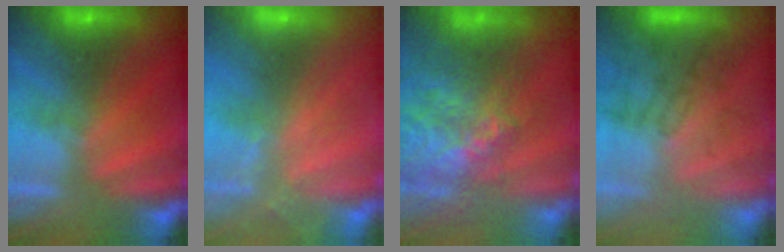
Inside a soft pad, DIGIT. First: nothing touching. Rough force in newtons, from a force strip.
{"total": 2.2}
{"total": 10.5}
{"total": 3.2}